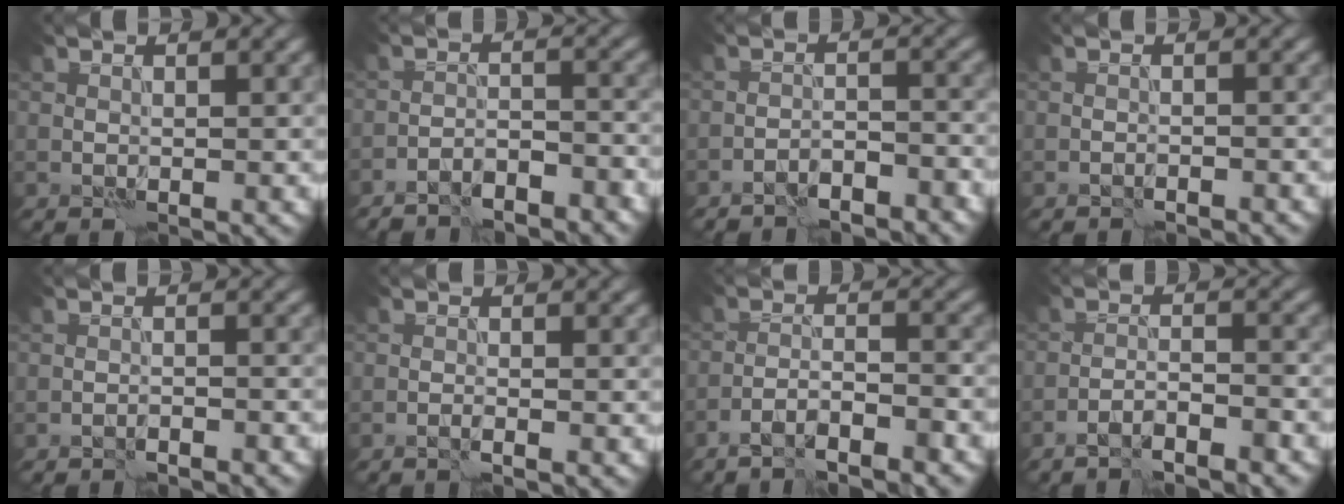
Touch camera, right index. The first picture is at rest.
{"total": 5.3, "force": [-4.6, 1.3, 2.1], "torque": [-0.028, -0.001, -0.079]}
{"total": 4.0, "force": [-3.5, 0.9, 1.7], "torque": [-0.022, 0.003, -0.058]}
{"total": 1.3, "force": [-1.2, 0.1, 0.3], "torque": [0.001, 0.002, -0.022]}
{"total": 1.8, "force": [-1.7, 0.1, 0.4], "torque": [-0.001, 0.003, -0.029]}
{"total": 0.9, "force": [-0.7, -0.2, 0.4], "torque": [-0.008, 0.001, -0.016]}
{"total": 4.5, "force": [-3.7, 0.6, 2.5], "torque": [-0.038, 0.005, -0.064]}
{"total": 3.7, "force": [-3.1, 0.4, 1.9], "torque": [-0.029, 0.006, -0.056]}